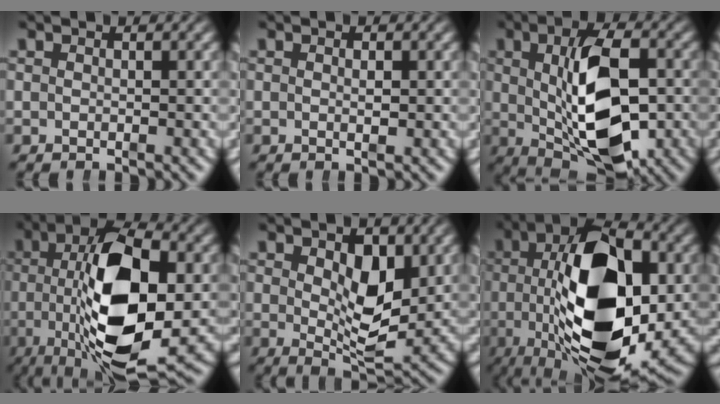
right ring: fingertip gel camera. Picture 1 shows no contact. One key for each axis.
{"total": 0.9, "fx": 0.1, "fy": 0.4, "fz": 0.8, "tx": -0.012, "ty": -0.004, "tz": 0.000}
{"total": 11.4, "fx": -0.6, "fy": 4.9, "fz": 10.3, "tx": -0.167, "ty": -0.027, "tz": 0.009}
{"total": 15.3, "fx": -0.7, "fy": 6.7, "fz": 13.8, "tx": -0.238, "ty": -0.036, "tz": 0.004}
{"total": 5.3, "fx": 1.3, "fy": 2.2, "fz": 4.6, "tx": -0.065, "ty": -0.026, "tz": 0.033}
{"total": 19.6, "fx": -0.8, "fy": 9.4, "fz": 17.2, "tx": -0.288, "ty": -0.040, "tz": 0.003}